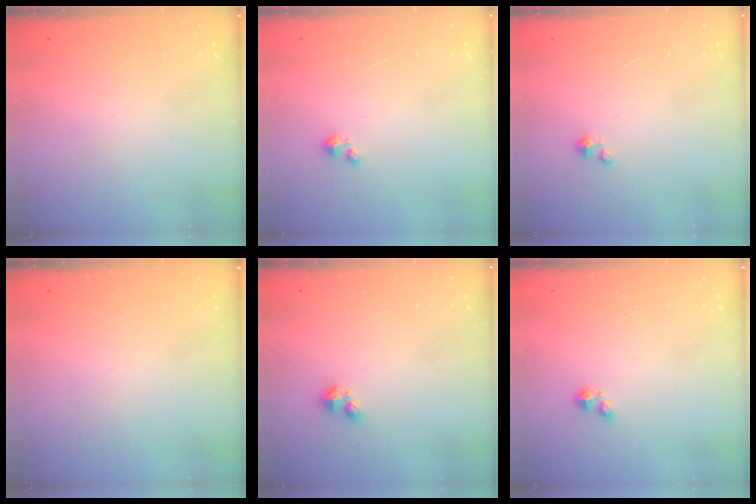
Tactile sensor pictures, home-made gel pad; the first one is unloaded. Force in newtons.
{"total": 1.6, "press": 1.6, "slide": 0.2}
{"total": 0.8, "press": 0.7, "slide": 0.3}
{"total": 0.0}
{"total": 3.2, "press": 3.2, "slide": 0.3}
{"total": 2.4, "press": 2.4, "slide": 0.3}